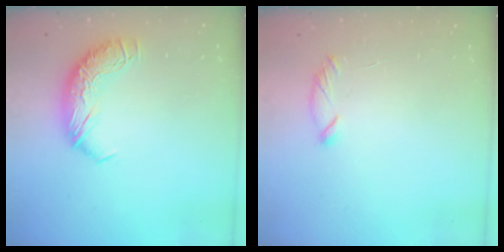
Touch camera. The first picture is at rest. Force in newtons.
{"total": 6.4, "press": 6.4, "slide": 0.7}